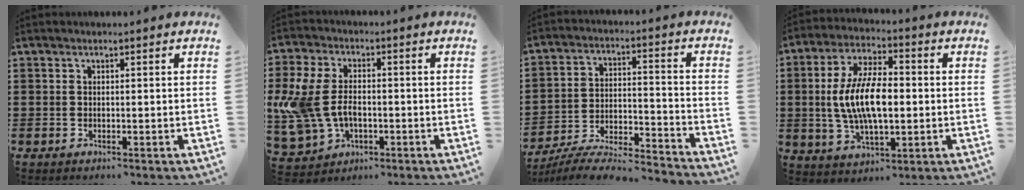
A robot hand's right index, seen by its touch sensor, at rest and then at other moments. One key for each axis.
{"total": 8.8, "fx": -0.8, "fy": 6.2, "fz": 6.3, "tx": -0.175, "ty": 0.003, "tz": -0.022}
{"total": 6.8, "fx": -6.3, "fy": 1.0, "fz": 2.5, "tx": -0.055, "ty": -0.005, "tz": -0.126}
{"total": 10.6, "fx": -0.4, "fy": 4.7, "fz": 9.5, "tx": -0.203, "ty": 0.003, "tz": -0.013}